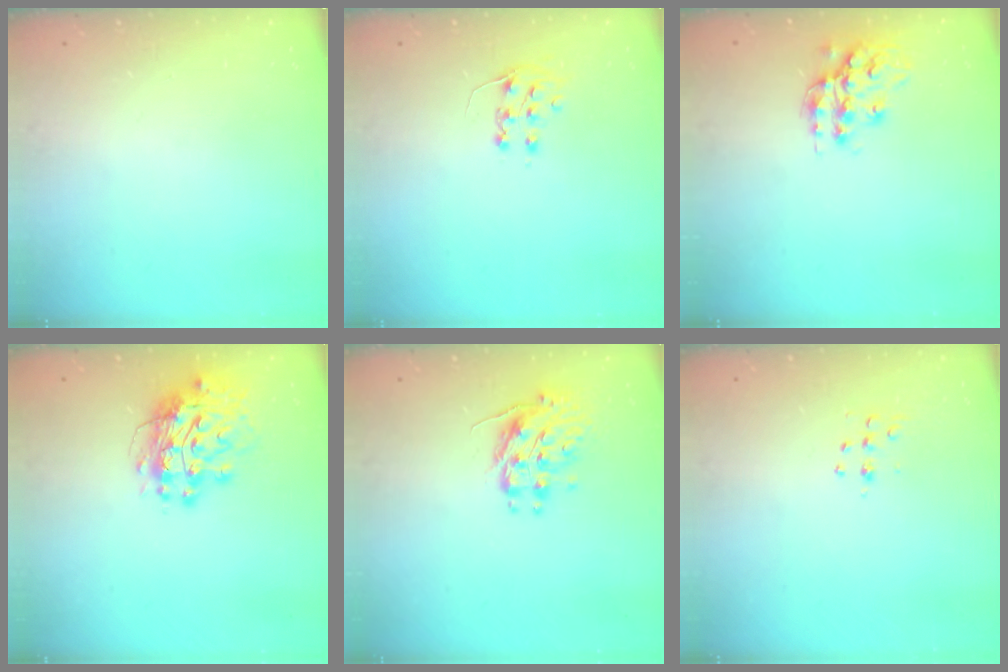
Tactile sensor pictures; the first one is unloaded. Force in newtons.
{"total": 7.3, "press": 7.3, "slide": 0.5}
{"total": 15.0, "press": 15.0, "slide": 1.2}
{"total": 13.6, "press": 13.6, "slide": 1.4}
{"total": 10.2, "press": 10.2, "slide": 0.8}
{"total": 5.5, "press": 5.5, "slide": 0.4}